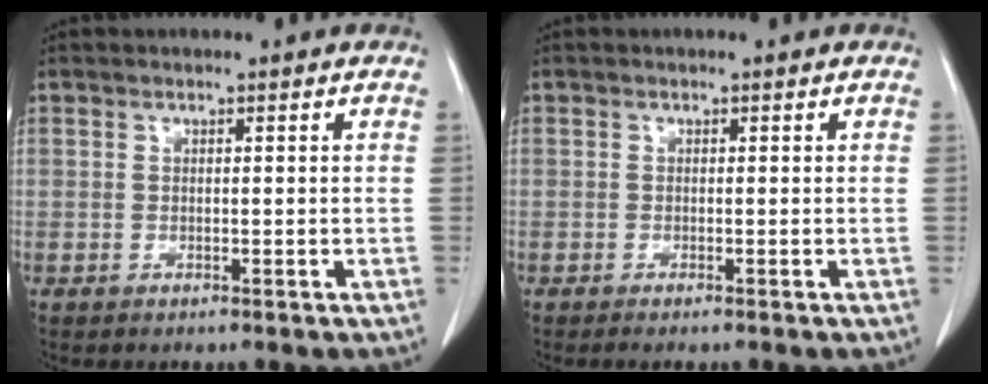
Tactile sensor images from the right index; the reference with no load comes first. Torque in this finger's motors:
{"motor_torque": [-0.06, 0.09, 0.04, 0.01]}